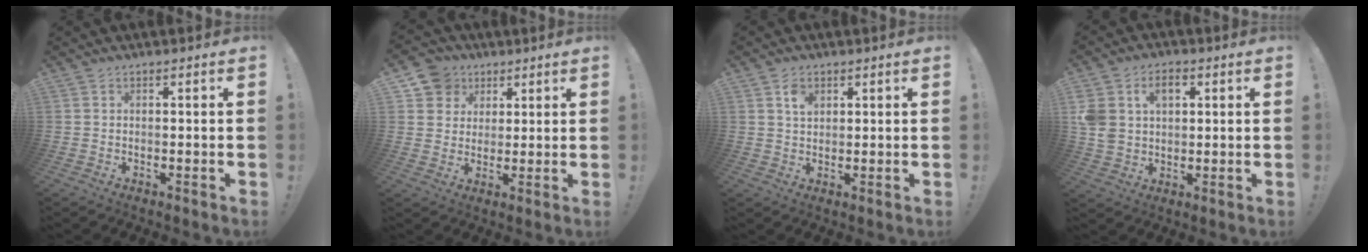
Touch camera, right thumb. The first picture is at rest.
{"total": 8.4, "force": [3.6, 7.4, 1.5], "torque": [-0.026, -0.019, 0.076]}
{"total": 3.3, "force": [1.6, 2.2, 1.8], "torque": [-0.020, -0.006, 0.027]}
{"total": 9.1, "force": [3.0, 7.0, 4.9], "torque": [-0.089, -0.006, 0.055]}